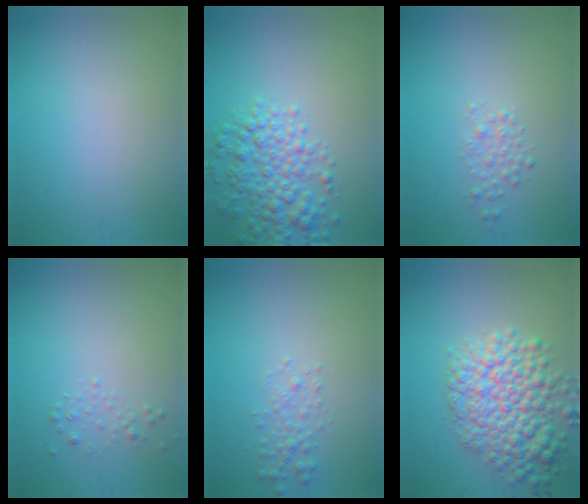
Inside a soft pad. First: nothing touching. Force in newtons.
{"total": 4.9, "press": 4.9, "slide": 0.2}
{"total": 1.3, "press": 1.3, "slide": 0.0}
{"total": 0.7, "press": 0.7, "slide": 0.0}
{"total": 1.4, "press": 1.4, "slide": 0.0}
{"total": 7.0, "press": 7.0, "slide": 0.3}